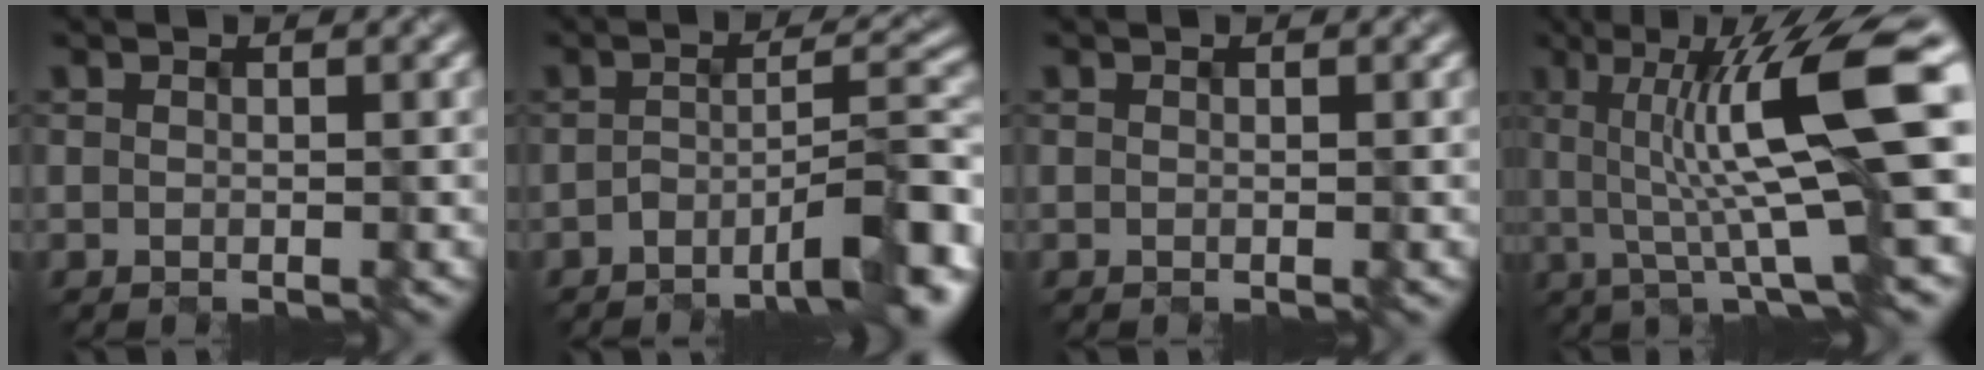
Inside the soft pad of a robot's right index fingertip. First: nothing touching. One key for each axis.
{"total": 7.4, "fx": -3.7, "fy": 1.6, "fz": 6.2, "tx": -0.086, "ty": 0.016, "tz": -0.058}
{"total": 0.0}
{"total": 10.8, "fx": 1.2, "fy": 2.0, "fz": 10.5, "tx": -0.160, "ty": 0.003, "tz": 0.027}